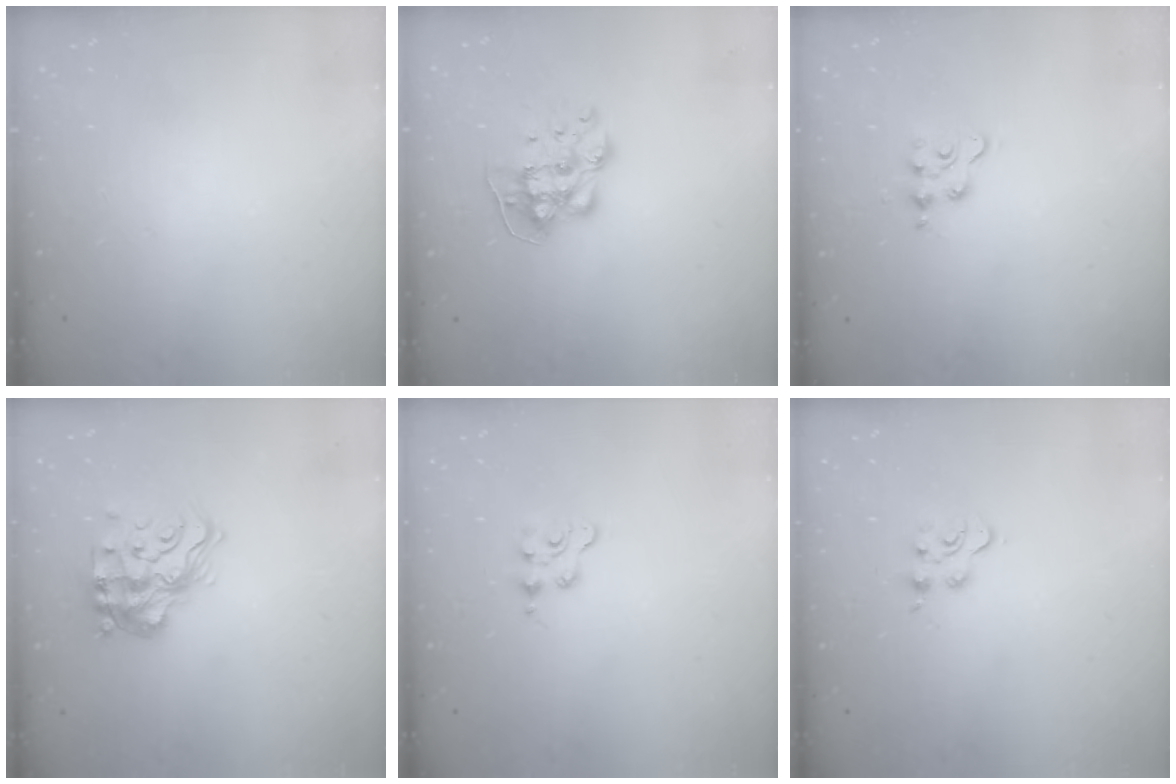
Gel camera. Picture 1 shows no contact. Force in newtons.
{"total": 9.2, "press": 9.2, "slide": 0.4}
{"total": 3.0, "press": 3.0, "slide": 0.4}
{"total": 15.4, "press": 15.3, "slide": 1.7}
{"total": 2.4, "press": 2.4, "slide": 0.4}
{"total": 4.6, "press": 4.5, "slide": 0.6}